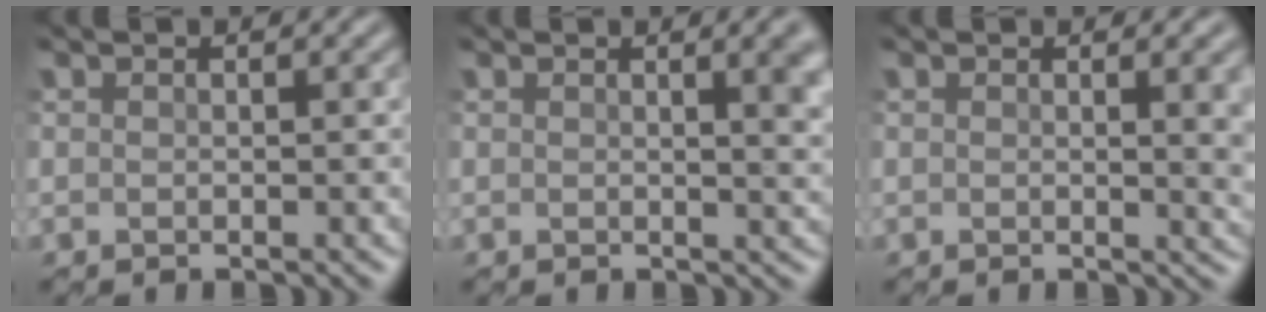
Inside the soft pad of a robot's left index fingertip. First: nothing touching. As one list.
[{"total": 3.1, "force": [0.8, 1.3, 2.7], "torque": [-0.038, -0.003, 0.015]}, {"total": 3.8, "force": [0.4, 2.0, 3.1], "torque": [-0.043, -0.013, 0.018]}]